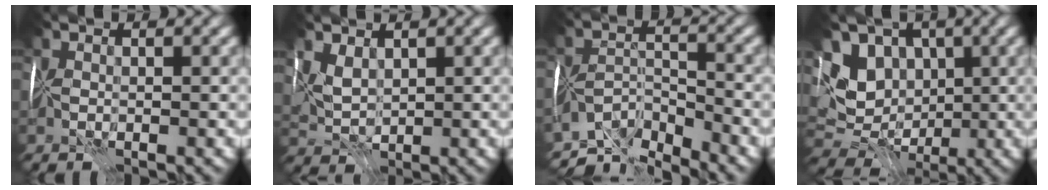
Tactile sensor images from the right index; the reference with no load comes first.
{"total": 2.0, "force": [1.0, 0.8, 1.5], "torque": [-0.030, -0.005, 0.024]}
{"total": 6.2, "force": [-6.2, -0.1, 0.6], "torque": [0.006, -0.016, -0.117]}
{"total": 10.6, "force": [0.9, 8.6, 6.2], "torque": [-0.101, 0.000, 0.008]}